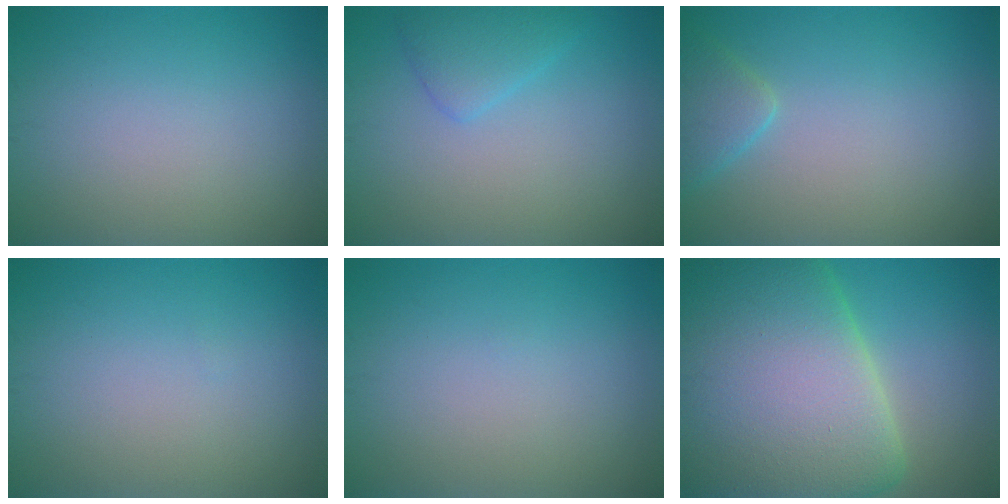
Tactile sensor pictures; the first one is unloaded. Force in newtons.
{"total": 2.3, "press": 2.3, "slide": 0.2}
{"total": 2.5, "press": 2.4, "slide": 0.2}
{"total": 0.0}
{"total": 0.0}
{"total": 19.9, "press": 19.9, "slide": 0.9}